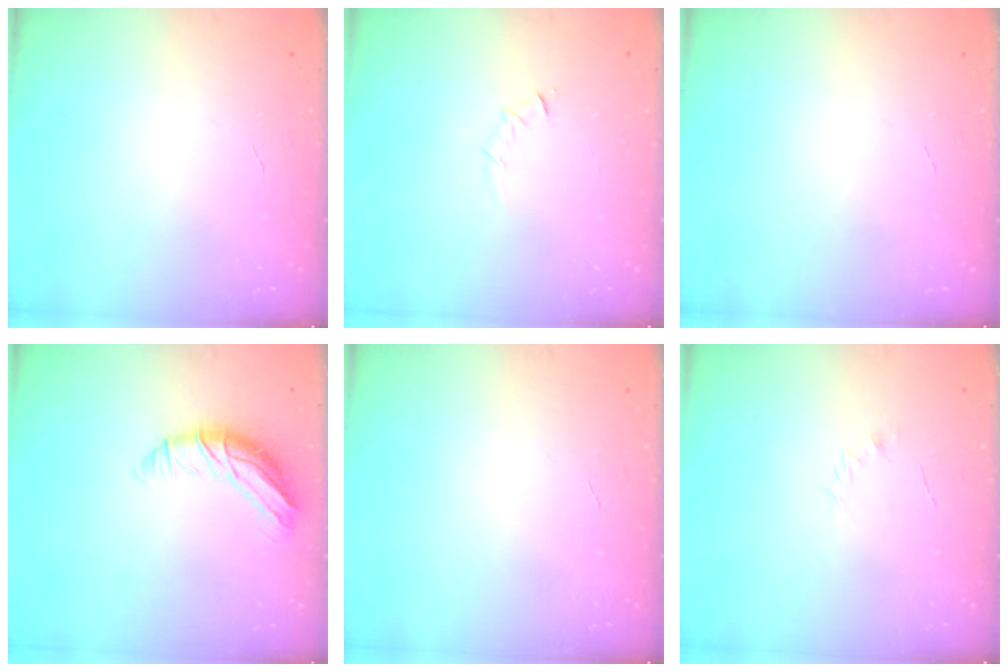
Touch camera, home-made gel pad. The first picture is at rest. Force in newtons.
{"total": 3.5, "press": 3.3, "slide": 1.1}
{"total": 0.0}
{"total": 10.8, "press": 10.7, "slide": 0.7}
{"total": 0.0}
{"total": 2.5, "press": 2.4, "slide": 0.7}